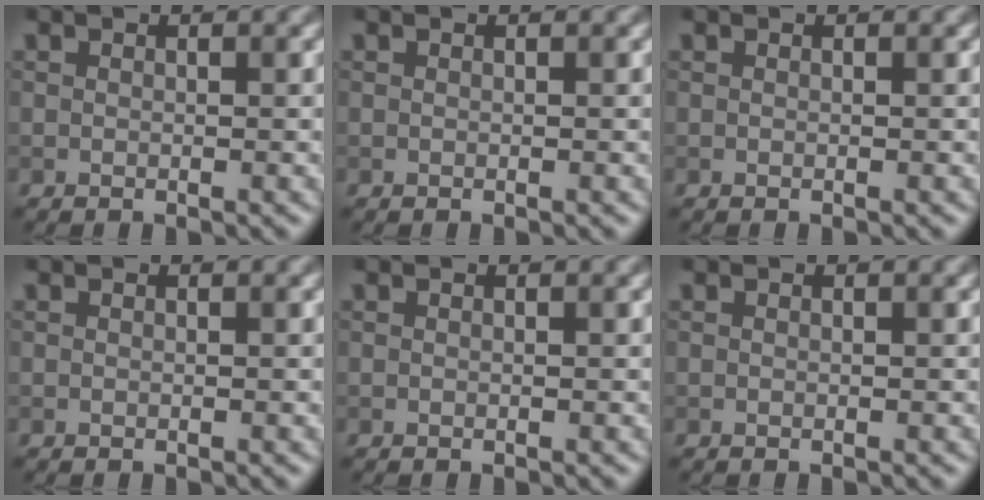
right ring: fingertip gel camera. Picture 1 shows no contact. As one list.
[{"total": 0.0}, {"total": 0.0}, {"total": 0.0}, {"total": 0.0}, {"total": 0.0}]